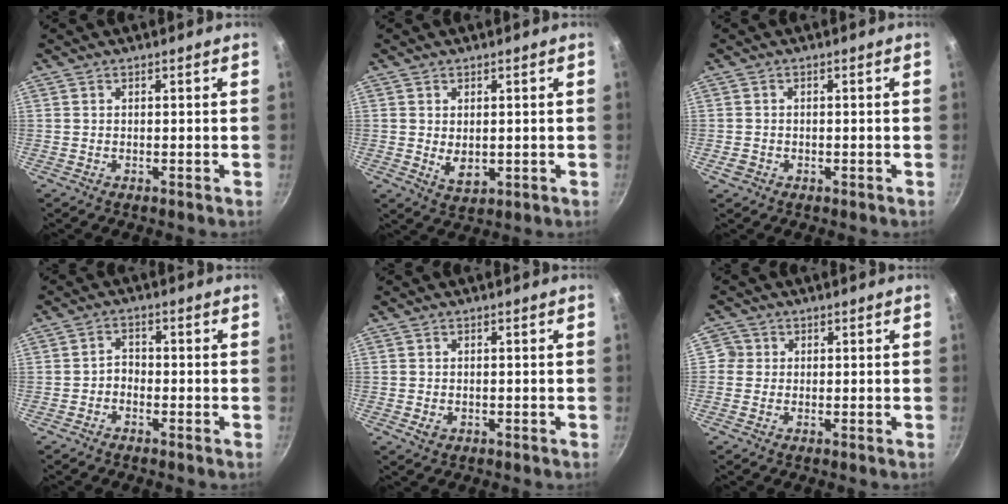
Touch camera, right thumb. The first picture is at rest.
{"total": 4.2, "force": [0.2, 2.7, 3.2], "torque": [-0.052, -0.013, 0.010]}
{"total": 2.0, "force": [-0.8, 1.6, 0.8], "torque": [-0.016, 0.003, -0.011]}
{"total": 2.2, "force": [-1.3, 1.5, 1.0], "torque": [-0.012, 0.022, -0.028]}
{"total": 1.9, "force": [-0.5, 1.4, 1.1], "torque": [-0.018, -0.001, -0.006]}
{"total": 2.4, "force": [0.0, 2.4, 0.3], "torque": [0.018, 0.004, -0.007]}